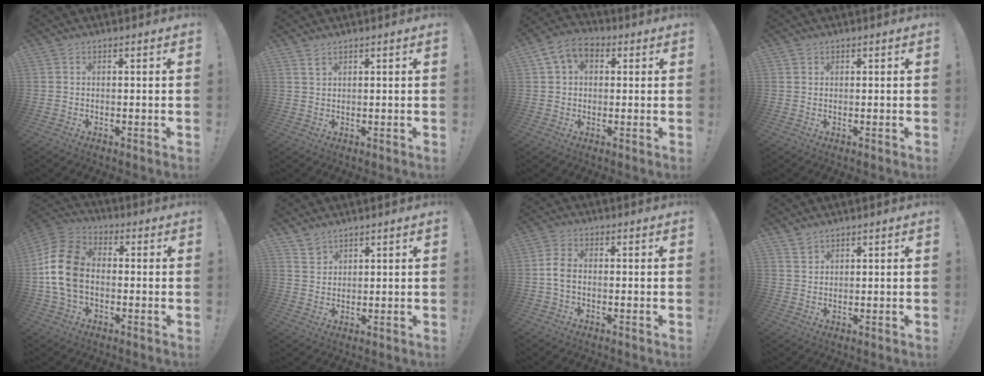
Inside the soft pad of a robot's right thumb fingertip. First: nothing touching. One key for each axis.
{"total": 1.5, "fx": 1.2, "fy": 0.6, "fz": 0.7, "tx": -0.003, "ty": -0.008, "tz": 0.020}
{"total": 7.9, "fx": 2.6, "fy": 5.8, "fz": 4.8, "tx": -0.075, "ty": 0.001, "tz": 0.053}
{"total": 0.9, "fx": 0.6, "fy": 0.6, "fz": 0.0, "tx": -0.003, "ty": 0.002, "tz": 0.013}
{"total": 15.8, "fx": -1.4, "fy": 11.0, "fz": 11.3, "tx": -0.208, "ty": 0.026, "tz": -0.022}
{"total": 3.9, "fx": 3.2, "fy": 2.1, "fz": 0.6, "tx": -0.003, "ty": -0.025, "tz": 0.060}
{"total": 4.8, "fx": -0.6, "fy": 3.0, "fz": 3.7, "tx": -0.083, "ty": 0.012, "tz": -0.010}
{"total": 2.6, "fx": 2.2, "fy": 1.3, "fz": 0.6, "tx": 0.004, "ty": -0.021, "tz": 0.040}